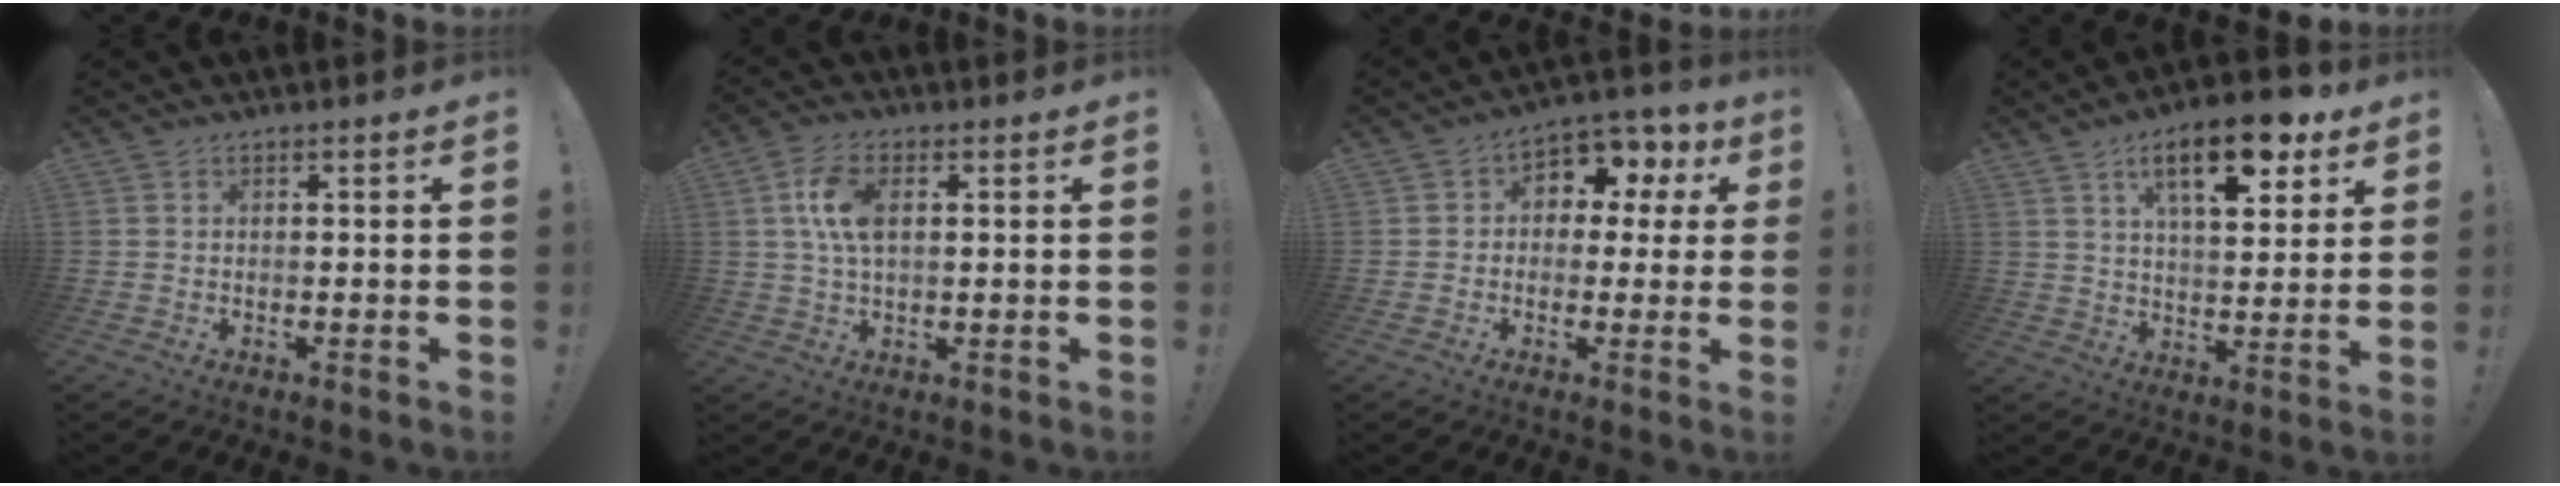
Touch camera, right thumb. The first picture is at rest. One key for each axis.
{"total": 8.9, "fx": 1.8, "fy": 4.7, "fz": 7.3, "tx": -0.153, "ty": 0.003, "tz": 0.031}
{"total": 7.2, "fx": 2.4, "fy": 5.4, "fz": 4.1, "tx": -0.052, "ty": -0.015, "tz": 0.046}
{"total": 16.0, "fx": 8.6, "fy": 6.1, "fz": 12.0, "tx": -0.179, "ty": -0.034, "tz": 0.138}